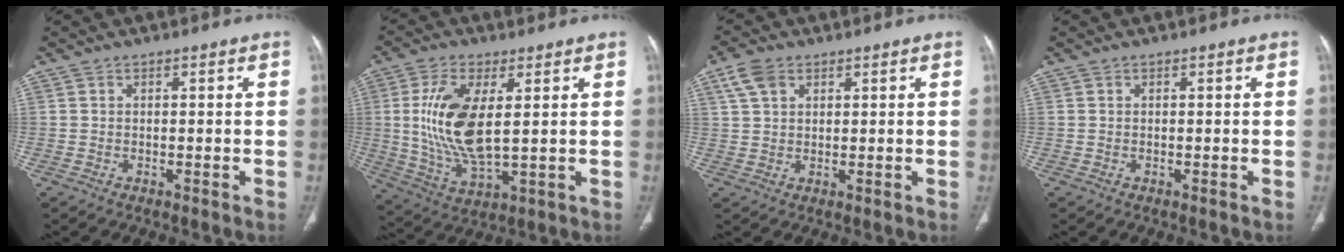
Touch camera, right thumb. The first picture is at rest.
{"total": 14.2, "force": [2.1, 6.0, 12.7], "torque": [-0.268, -0.020, 0.051]}
{"total": 4.9, "force": [2.5, 3.1, 2.9], "torque": [-0.054, 0.003, 0.052]}
{"total": 0.0}